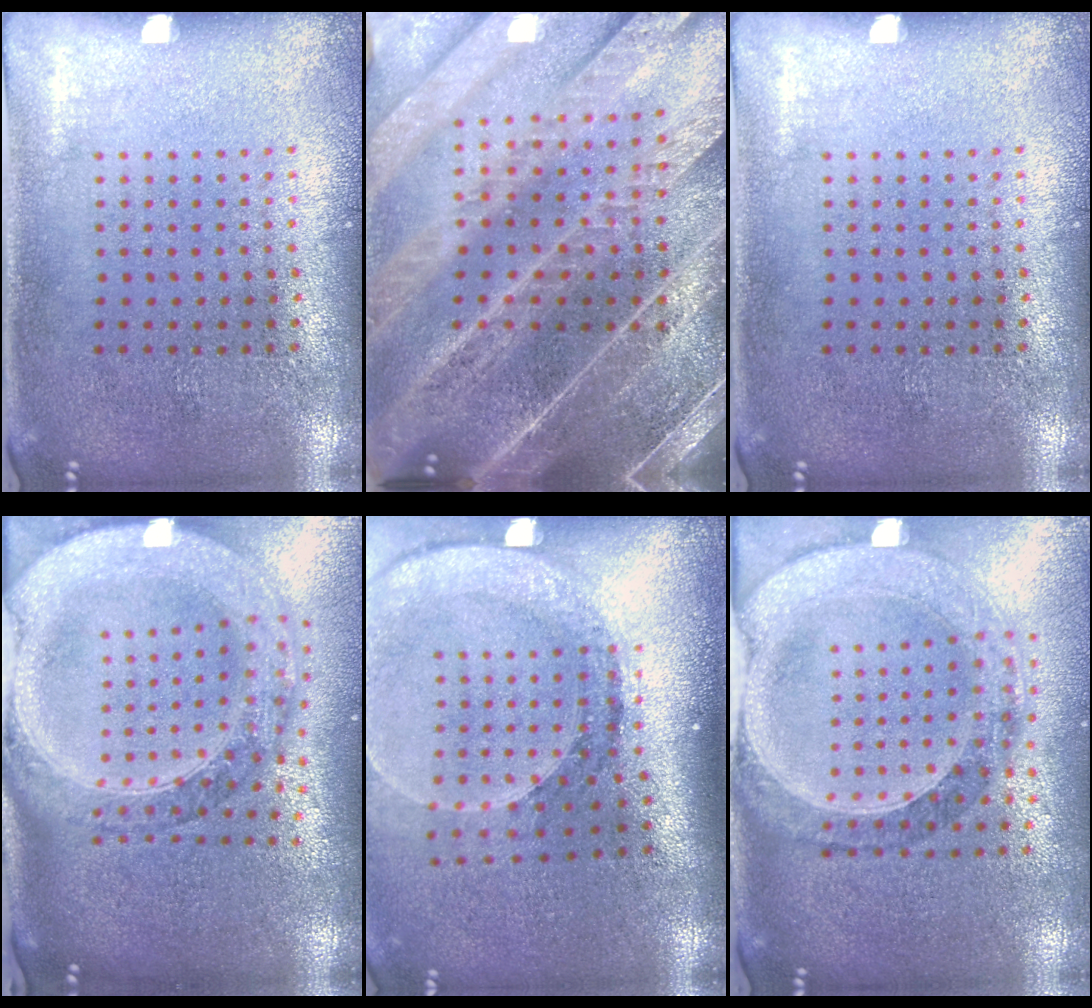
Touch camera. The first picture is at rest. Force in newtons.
{"total": 4.9, "press": 4.4, "slide": 2.3}
{"total": 0.0}
{"total": 3.6, "press": 2.9, "slide": 2.1}
{"total": 2.8, "press": 2.1, "slide": 1.9}
{"total": 1.4, "press": 1.4, "slide": 0.3}